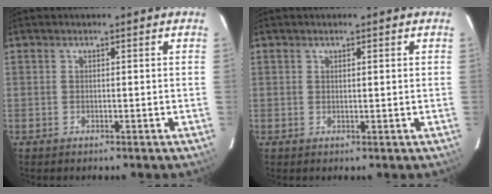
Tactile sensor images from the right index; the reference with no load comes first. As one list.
[{"total": 1.2, "force": [0.3, 0.4, 1.1], "torque": [-0.025, 0.002, 0.006]}]